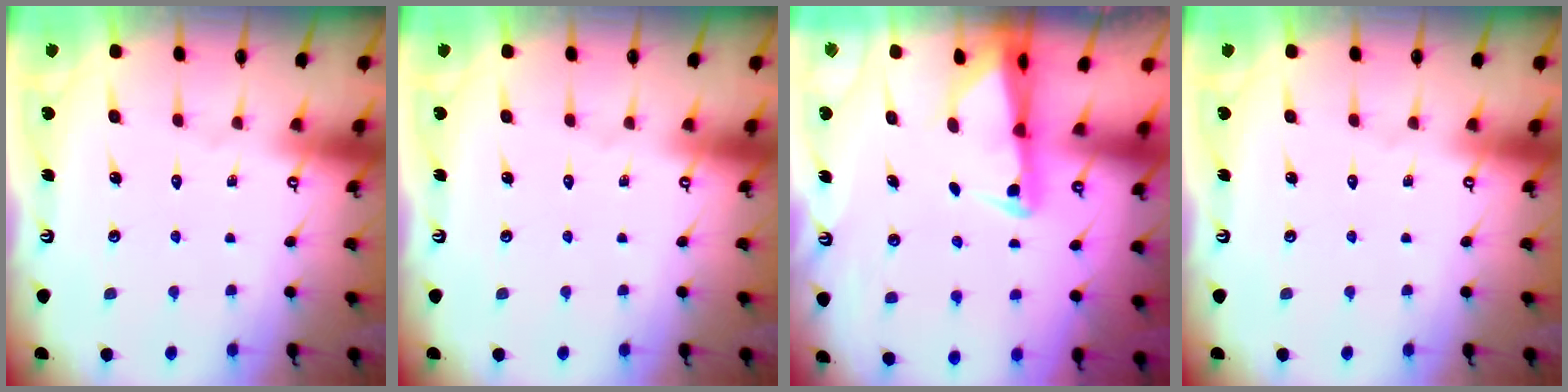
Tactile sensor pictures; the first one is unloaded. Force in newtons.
{"total": 0.0}
{"total": 2.4, "press": 2.3, "slide": 0.5}
{"total": 0.0}